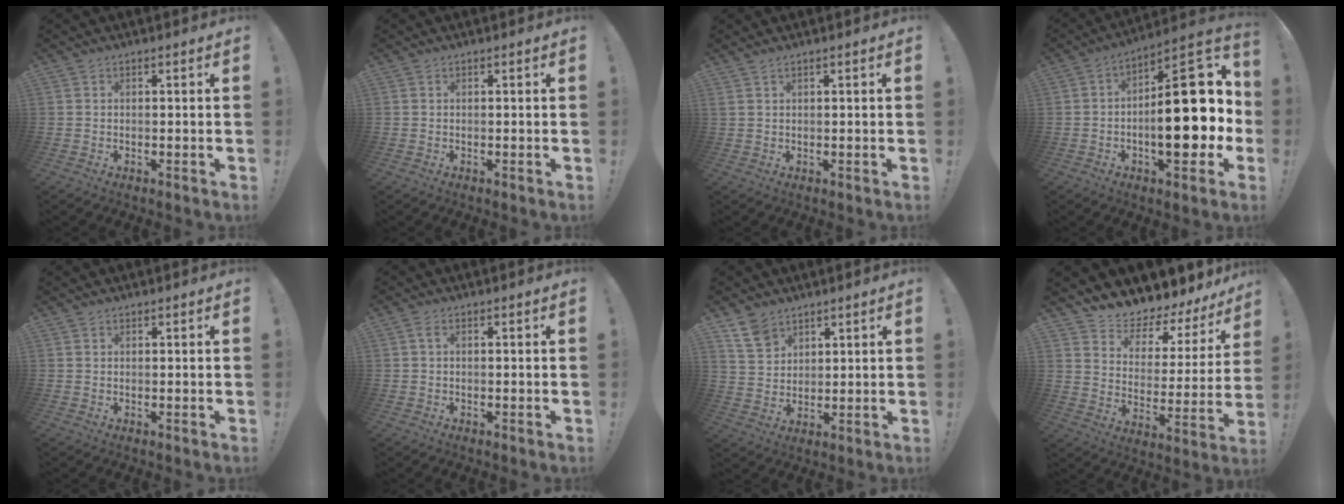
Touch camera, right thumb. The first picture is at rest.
{"total": 0.0}
{"total": 1.1, "force": [0.9, -0.2, 0.7], "torque": [-0.016, -0.001, 0.017]}
{"total": 25.4, "force": [-2.0, 11.3, 22.6], "torque": [-0.312, 0.018, -0.023]}
{"total": 0.6, "force": [0.6, 0.2, 0.1], "torque": [0.000, -0.001, 0.011]}
{"total": 1.4, "force": [0.3, 0.3, 1.4], "torque": [-0.032, 0.004, 0.005]}
{"total": 8.2, "force": [5.9, 5.1, 2.5], "torque": [-0.045, -0.033, 0.116]}
{"total": 6.4, "force": [5.7, 2.3, 1.9], "torque": [-0.028, -0.073, 0.091]}